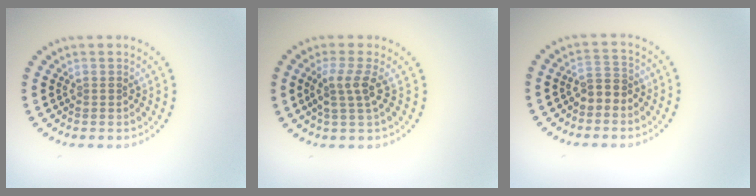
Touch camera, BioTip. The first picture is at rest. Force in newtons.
{"total": 2.4, "press": 1.9, "slide": 1.5}
{"total": 2.0, "press": 1.8, "slide": 0.8}